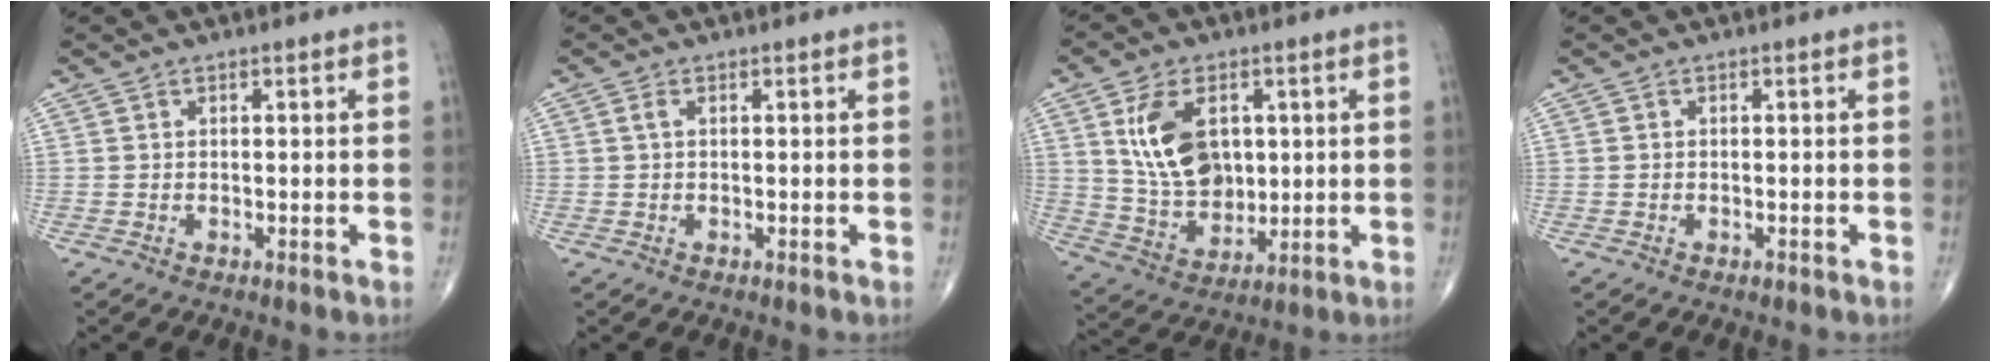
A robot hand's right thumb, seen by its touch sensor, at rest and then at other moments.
{"total": 1.0, "force": [0.2, 0.4, 0.8], "torque": [-0.020, 0.002, 0.001]}
{"total": 13.5, "force": [3.4, 8.9, 9.6], "torque": [-0.149, -0.017, 0.073]}
{"total": 0.6, "force": [-0.4, 0.3, 0.3], "torque": [0.000, 0.001, -0.007]}